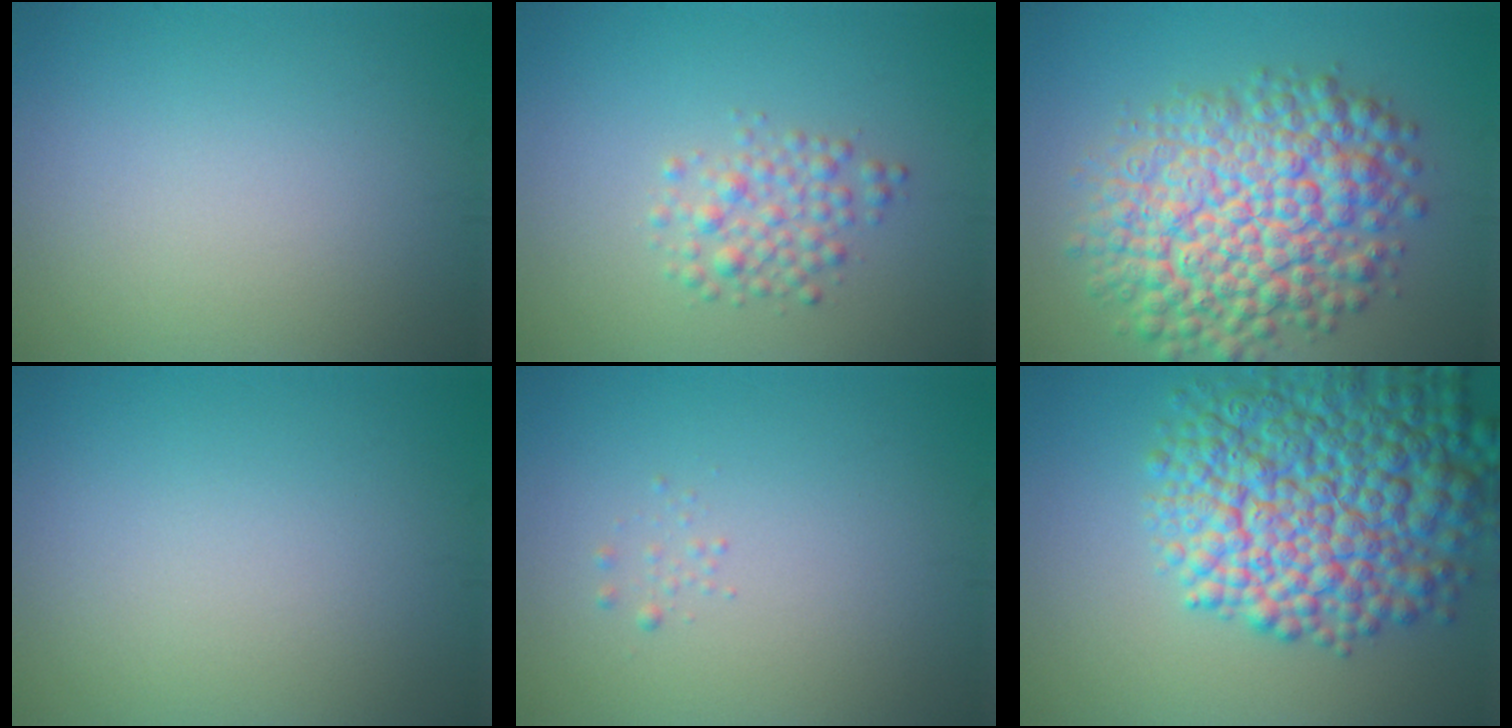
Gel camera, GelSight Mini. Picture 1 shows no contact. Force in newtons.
{"total": 2.6, "press": 2.6, "slide": 0.1}
{"total": 11.2, "press": 11.2, "slide": 0.3}
{"total": 0.0}
{"total": 0.6, "press": 0.6, "slide": 0.0}
{"total": 11.9, "press": 11.9, "slide": 0.3}